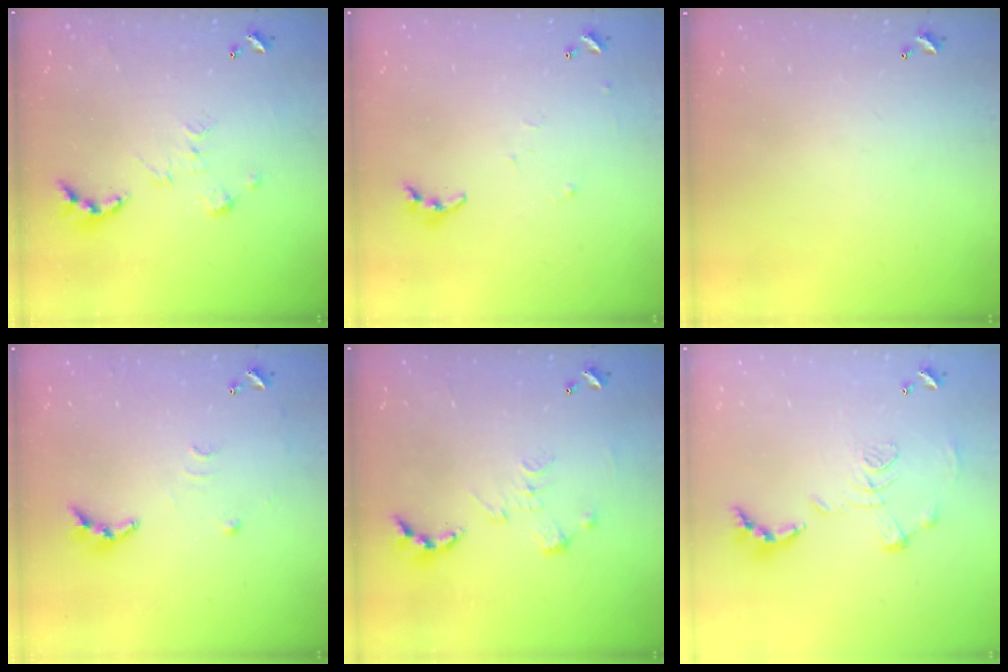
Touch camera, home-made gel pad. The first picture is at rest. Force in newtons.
{"total": 4.1, "press": 4.1, "slide": 0.4}
{"total": 0.0}
{"total": 9.0, "press": 9.0, "slide": 0.5}
{"total": 0.0}
{"total": 1.2, "press": 0.4, "slide": 1.1}